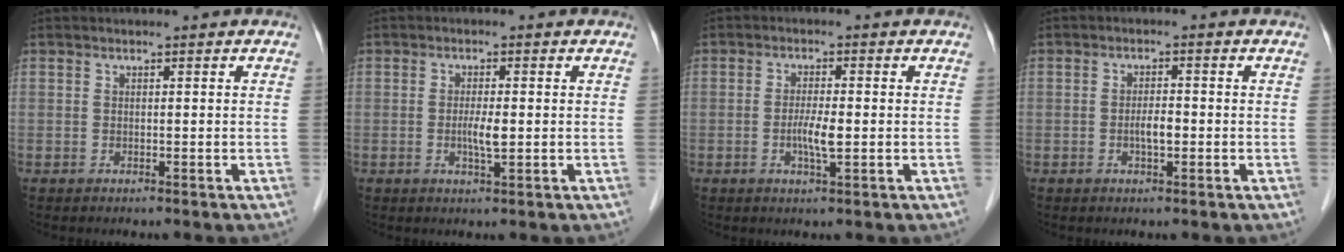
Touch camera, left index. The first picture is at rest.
{"total": 2.8, "force": [-0.3, 0.4, 2.8], "torque": [-0.055, -0.003, -0.005]}
{"total": 3.5, "force": [-0.7, 0.4, 3.4], "torque": [-0.068, -0.004, -0.013]}
{"total": 2.4, "force": [-0.7, 0.6, 2.2], "torque": [-0.041, 0.002, -0.011]}